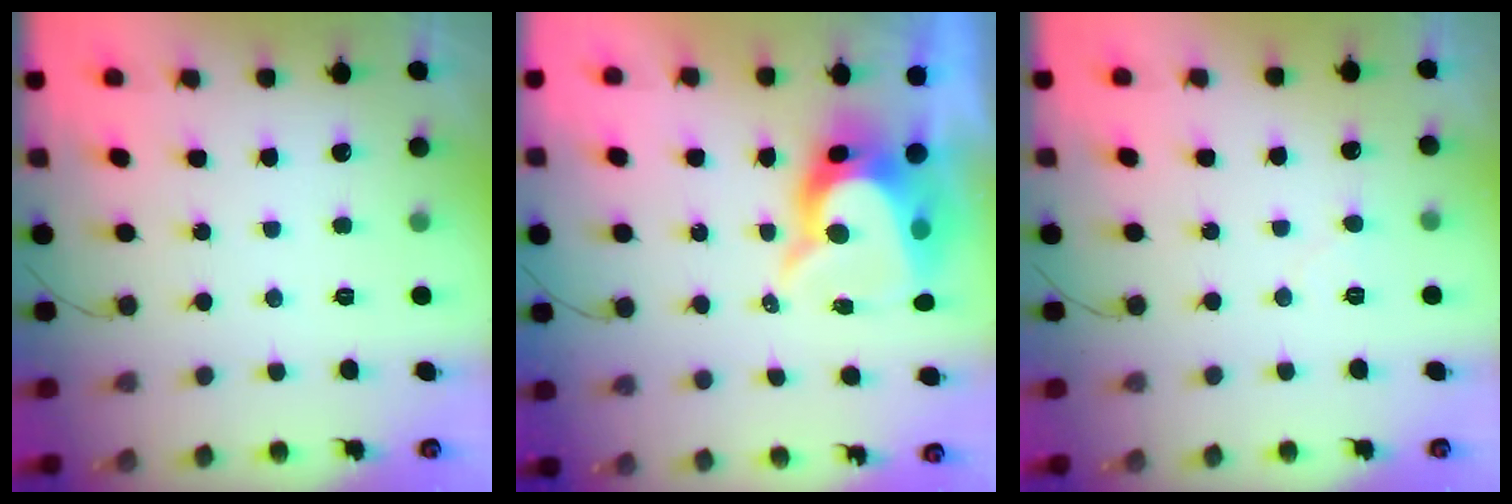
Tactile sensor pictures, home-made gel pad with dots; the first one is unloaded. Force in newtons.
{"total": 10.7, "press": 10.6, "slide": 0.7}
{"total": 4.5, "press": 4.5, "slide": 0.3}